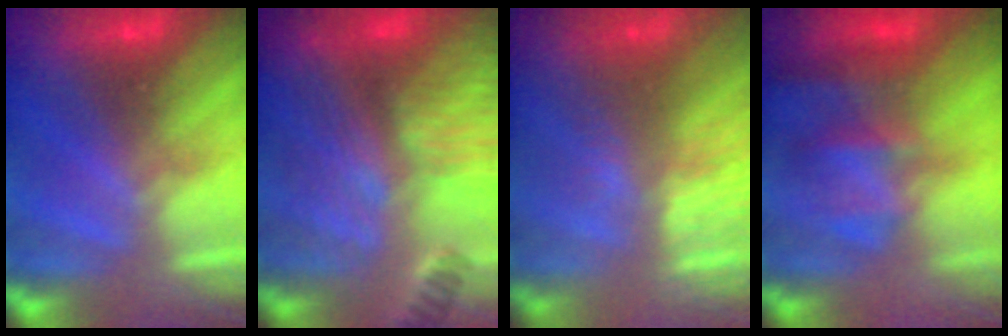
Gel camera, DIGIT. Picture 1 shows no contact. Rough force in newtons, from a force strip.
{"total": 7.0}
{"total": 4.5}
{"total": 4.7}